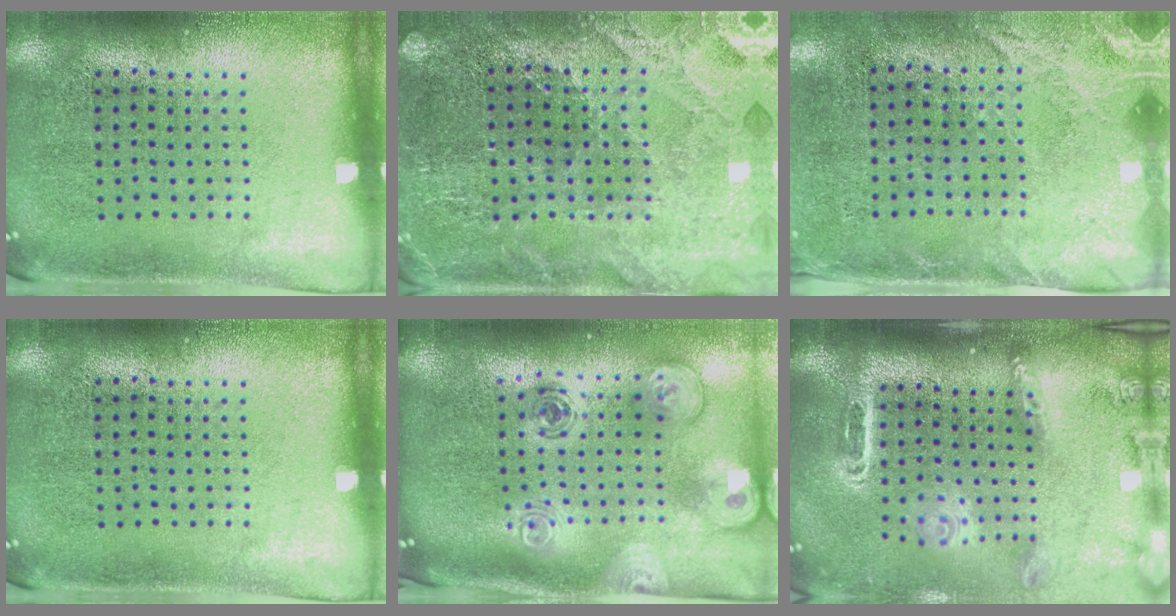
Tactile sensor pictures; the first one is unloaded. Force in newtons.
{"total": 1.7, "press": 1.7, "slide": 0.2}
{"total": 2.6, "press": 2.0, "slide": 1.5}
{"total": 0.0}
{"total": 2.6, "press": 1.9, "slide": 1.8}
{"total": 2.6, "press": 1.9, "slide": 1.8}